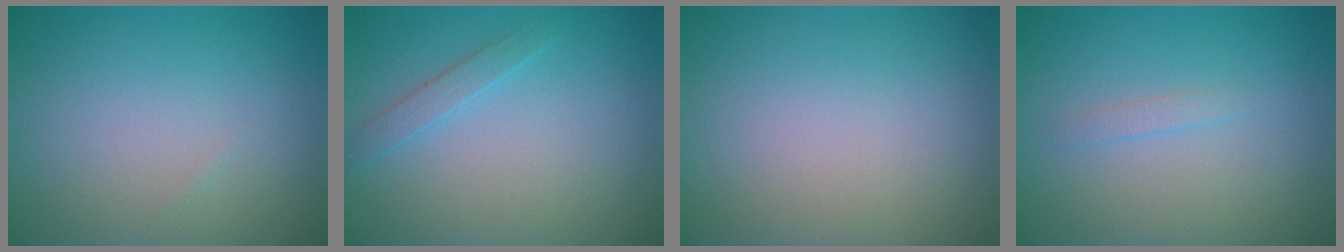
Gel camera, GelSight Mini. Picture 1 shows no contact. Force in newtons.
{"total": 1.4, "press": 1.4, "slide": 0.1}
{"total": 0.0}
{"total": 0.7, "press": 0.7, "slide": 0.1}